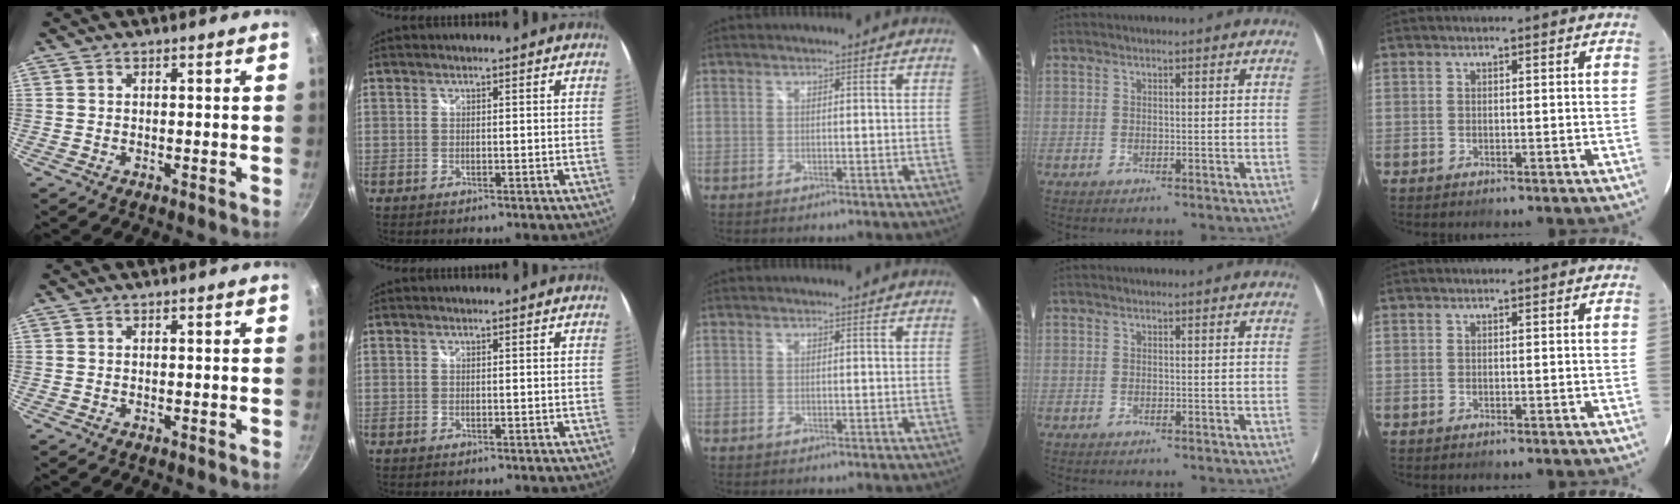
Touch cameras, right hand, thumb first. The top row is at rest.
{}